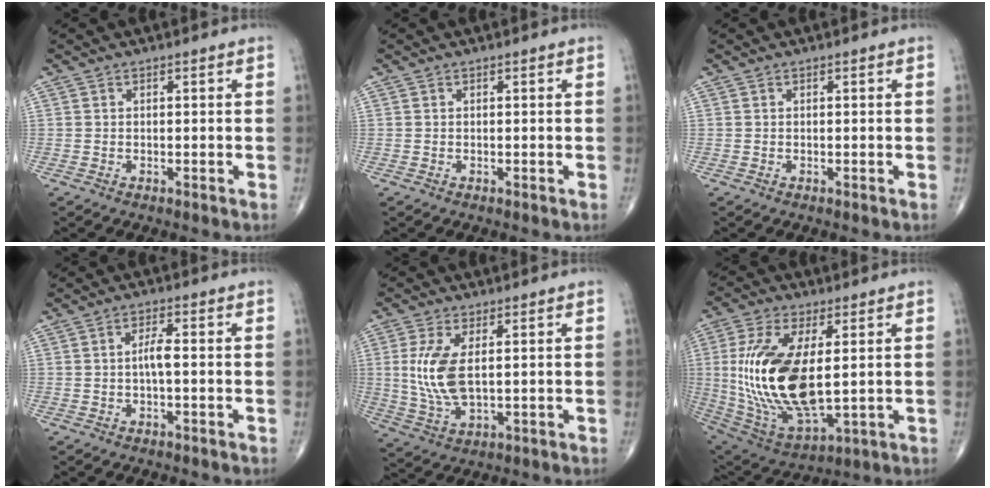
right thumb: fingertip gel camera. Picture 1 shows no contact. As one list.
[{"total": 0.0}, {"total": 0.0}, {"total": 2.7, "force": [-0.3, 0.6, 2.7], "torque": [-0.051, 0.008, -0.007]}, {"total": 9.5, "force": [1.2, 4.3, 8.3], "torque": [-0.183, -0.010, 0.033]}, {"total": 21.7, "force": [1.4, 9.9, 19.3], "torque": [-0.400, -0.020, 0.041]}]